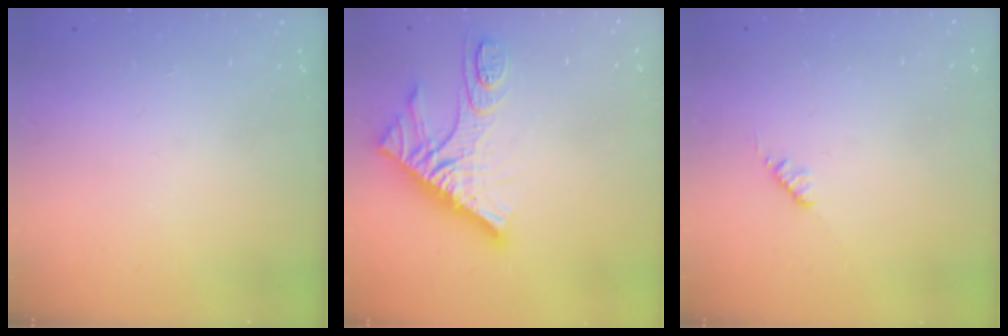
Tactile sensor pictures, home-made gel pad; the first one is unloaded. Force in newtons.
{"total": 14.9, "press": 14.9, "slide": 1.1}
{"total": 2.8, "press": 2.8, "slide": 0.4}